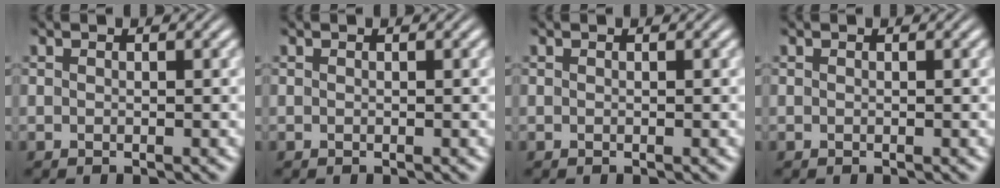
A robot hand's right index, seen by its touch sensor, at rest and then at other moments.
{"total": 0.0}
{"total": 0.0}
{"total": 0.0}